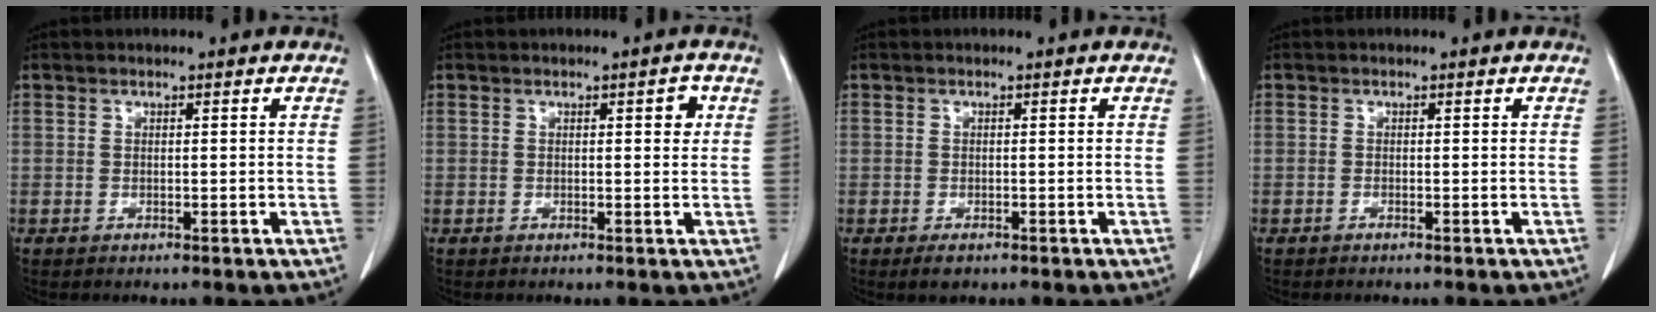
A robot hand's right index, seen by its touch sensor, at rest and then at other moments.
{"total": 1.9, "force": [0.6, 0.7, 1.7], "torque": [-0.019, 0.002, 0.007]}
{"total": 1.9, "force": [-1.1, 1.1, 1.0], "torque": [-0.016, -0.001, -0.012]}
{"total": 0.0}